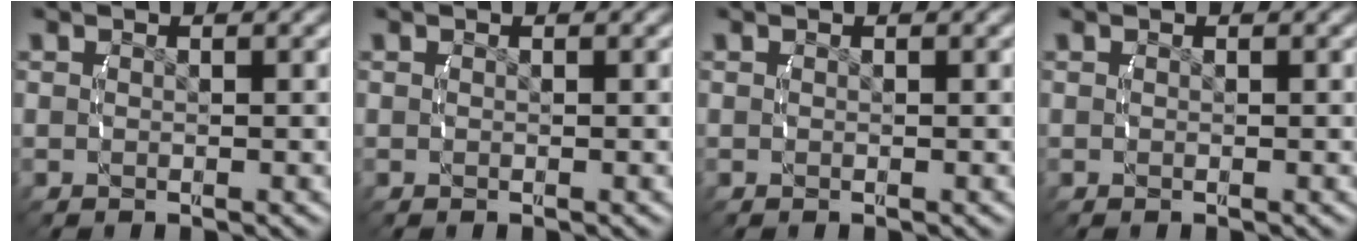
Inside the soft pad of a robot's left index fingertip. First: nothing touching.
{"total": 0.0}
{"total": 0.0}
{"total": 0.0}